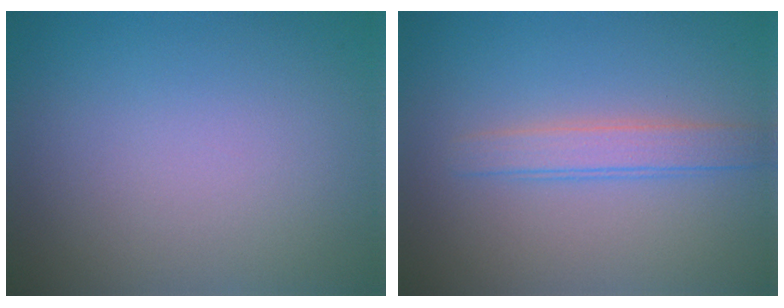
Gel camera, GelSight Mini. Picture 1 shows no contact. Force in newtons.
{"total": 2.4, "press": 2.4, "slide": 0.2}